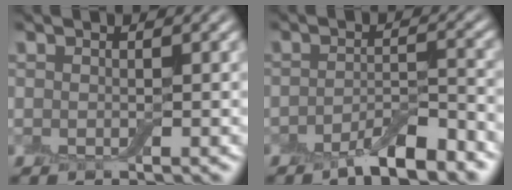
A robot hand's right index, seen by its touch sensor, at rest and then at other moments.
{"total": 4.6, "force": [-3.3, 1.1, 3.0], "torque": [-0.049, 0.000, -0.057]}